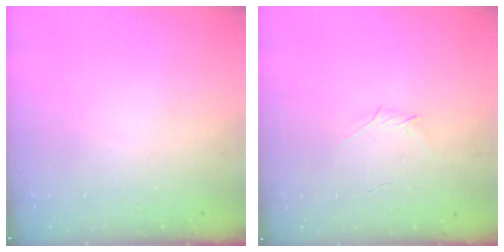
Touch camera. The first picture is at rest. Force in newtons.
{"total": 3.5, "press": 3.4, "slide": 0.8}